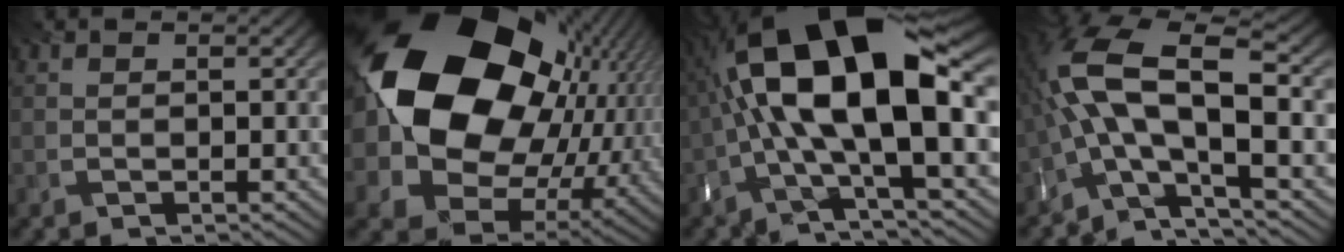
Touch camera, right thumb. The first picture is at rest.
{"total": 21.4, "force": [4.5, 15.7, 13.8], "torque": [-0.311, -0.025, 0.120]}
{"total": 17.7, "force": [1.0, 6.2, 16.5], "torque": [-0.297, 0.032, 0.005]}
{"total": 14.1, "force": [-1.5, 4.4, 13.3], "torque": [-0.282, 0.020, -0.038]}